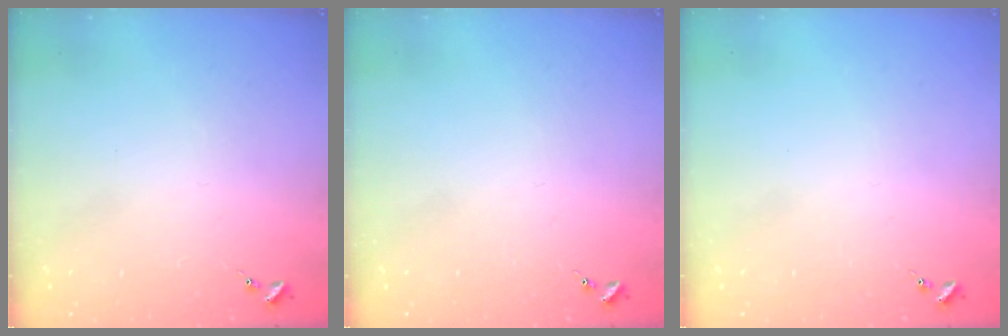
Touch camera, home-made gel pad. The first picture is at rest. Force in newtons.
{"total": 0.0}
{"total": 0.0}